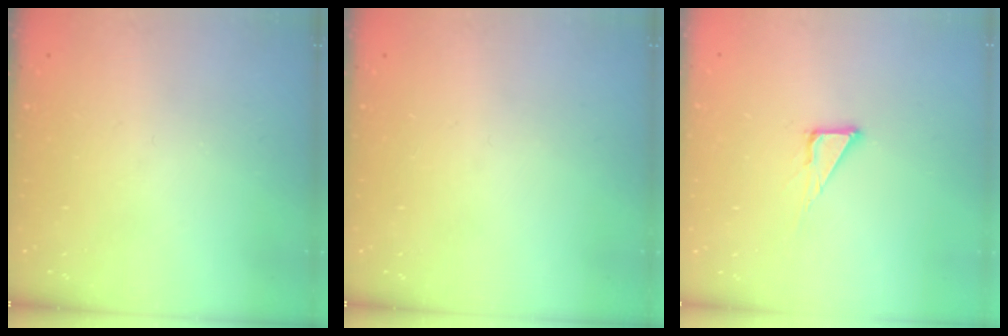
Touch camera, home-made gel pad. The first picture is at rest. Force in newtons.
{"total": 0.0}
{"total": 5.0, "press": 5.0, "slide": 0.1}